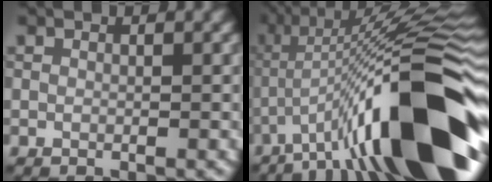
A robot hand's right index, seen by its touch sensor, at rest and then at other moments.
{"total": 18.1, "force": [-6.4, 4.8, 16.3], "torque": [-0.249, 0.026, -0.108]}